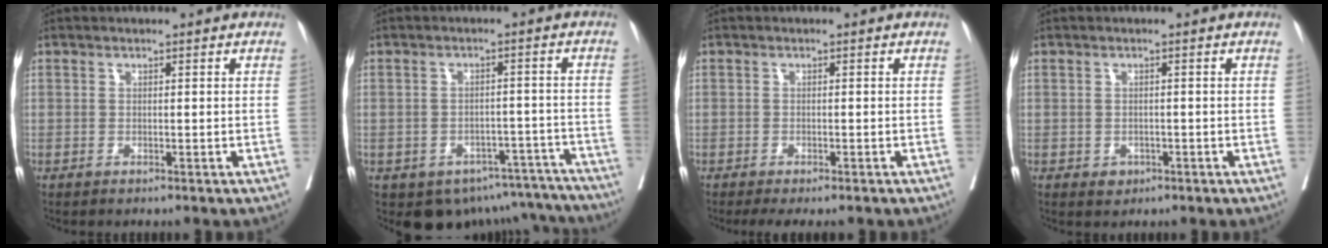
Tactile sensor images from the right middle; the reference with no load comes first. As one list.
[{"total": 12.2, "force": [-9.9, 6.6, 2.4], "torque": [-0.014, 0.030, -0.108]}, {"total": 4.3, "force": [-3.5, 1.4, 2.2], "torque": [-0.025, -0.009, -0.049]}, {"total": 1.7, "force": [-0.8, 1.4, 0.6], "torque": [-0.004, 0.003, -0.005]}]